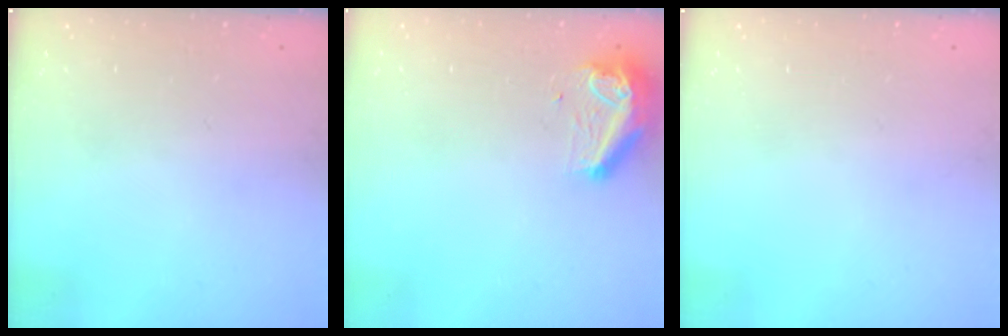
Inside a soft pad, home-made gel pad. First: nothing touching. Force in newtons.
{"total": 9.6, "press": 9.5, "slide": 0.6}
{"total": 0.0}